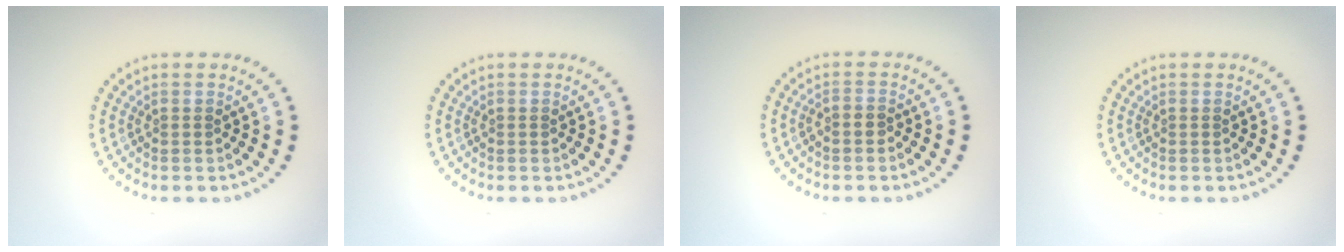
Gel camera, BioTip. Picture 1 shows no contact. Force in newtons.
{"total": 0.0}
{"total": 0.8, "press": 0.6, "slide": 0.5}
{"total": 0.0}